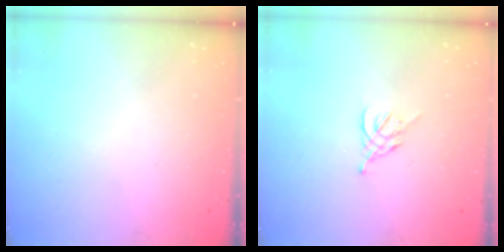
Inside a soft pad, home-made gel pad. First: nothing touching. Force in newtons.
{"total": 4.7, "press": 4.6, "slide": 0.7}